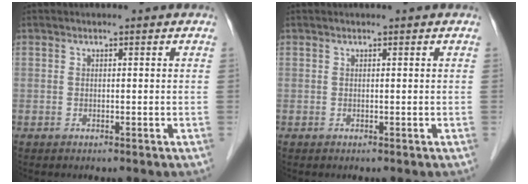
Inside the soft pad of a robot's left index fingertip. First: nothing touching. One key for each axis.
{"total": 0.0}